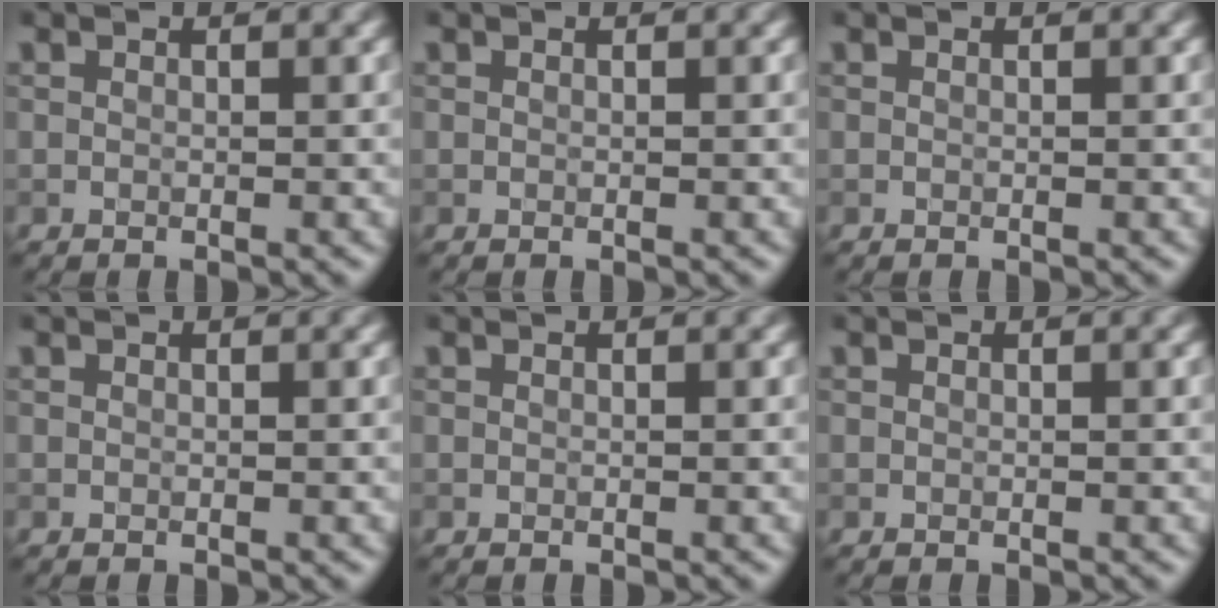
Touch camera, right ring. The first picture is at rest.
{"total": 0.0}
{"total": 0.0}
{"total": 0.0}
{"total": 0.0}
{"total": 0.0}